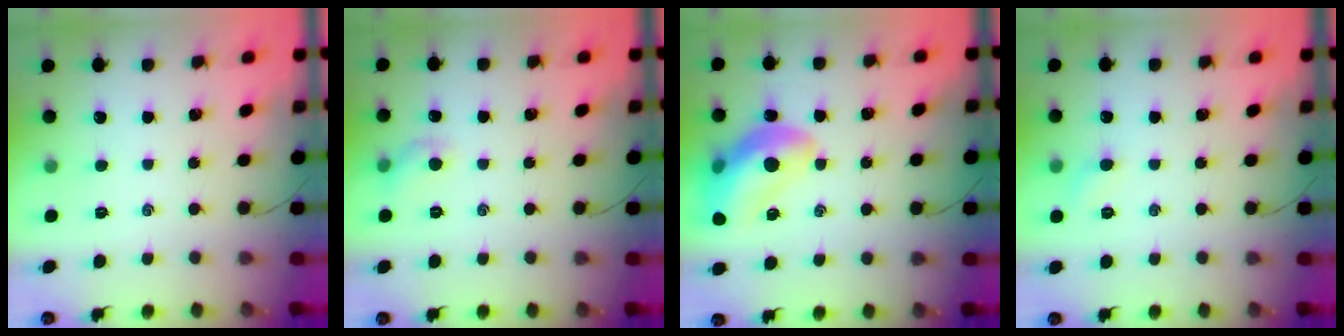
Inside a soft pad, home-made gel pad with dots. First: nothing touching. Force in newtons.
{"total": 6.0, "press": 5.8, "slide": 1.4}
{"total": 16.7, "press": 16.4, "slide": 3.1}
{"total": 4.9, "press": 4.7, "slide": 1.5}